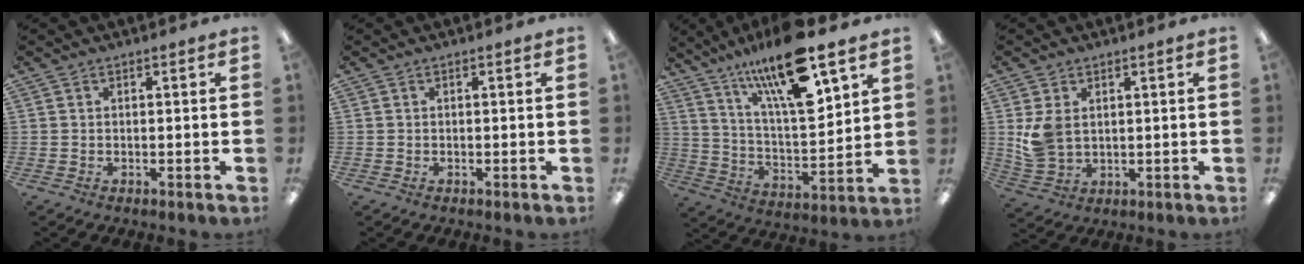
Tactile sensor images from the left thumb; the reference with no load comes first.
{"total": 0.0}
{"total": 19.3, "force": [13.5, 4.7, 13.0], "torque": [-0.222, -0.080, 0.222]}
{"total": 6.5, "force": [1.9, 4.6, 4.3], "torque": [-0.090, -0.002, 0.037]}